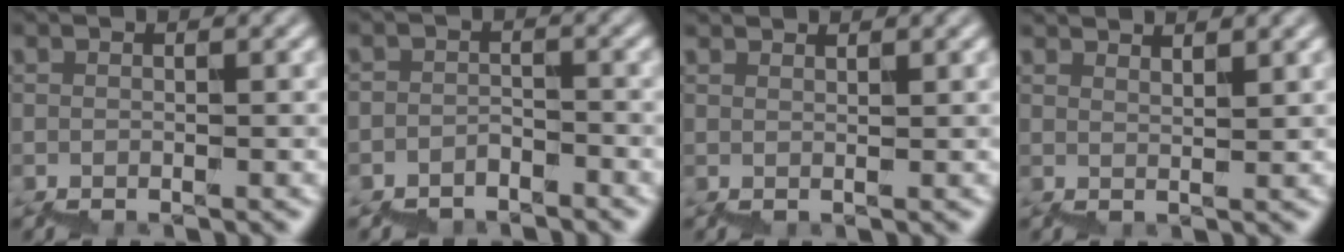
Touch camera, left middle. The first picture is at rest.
{"total": 1.6, "force": [-1.5, 0.5, -0.4], "torque": [-0.003, 0.004, -0.020]}
{"total": 0.8, "force": [0.8, 0.1, 0.1], "torque": [0.002, 0.000, 0.013]}
{"total": 2.9, "force": [2.3, 0.9, 1.6], "torque": [-0.002, 0.010, 0.033]}